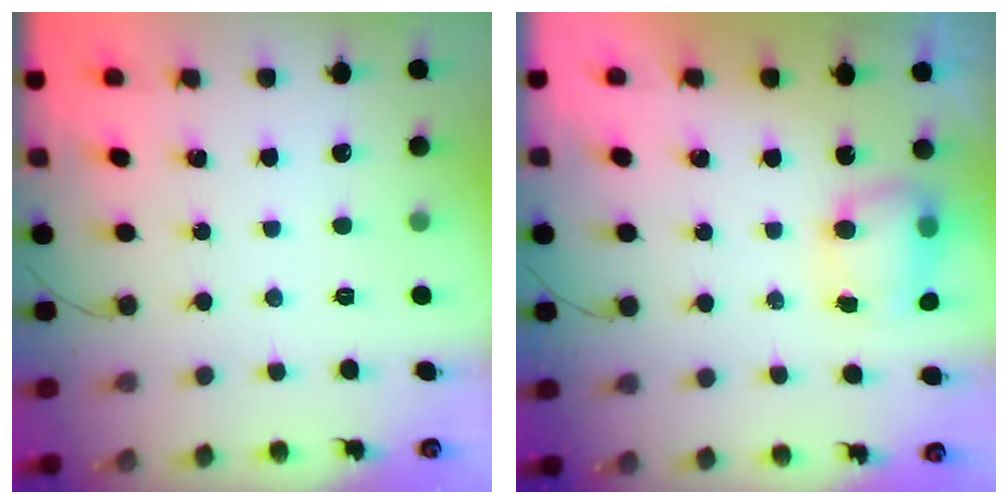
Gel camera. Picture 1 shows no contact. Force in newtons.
{"total": 7.2, "press": 7.1, "slide": 0.9}